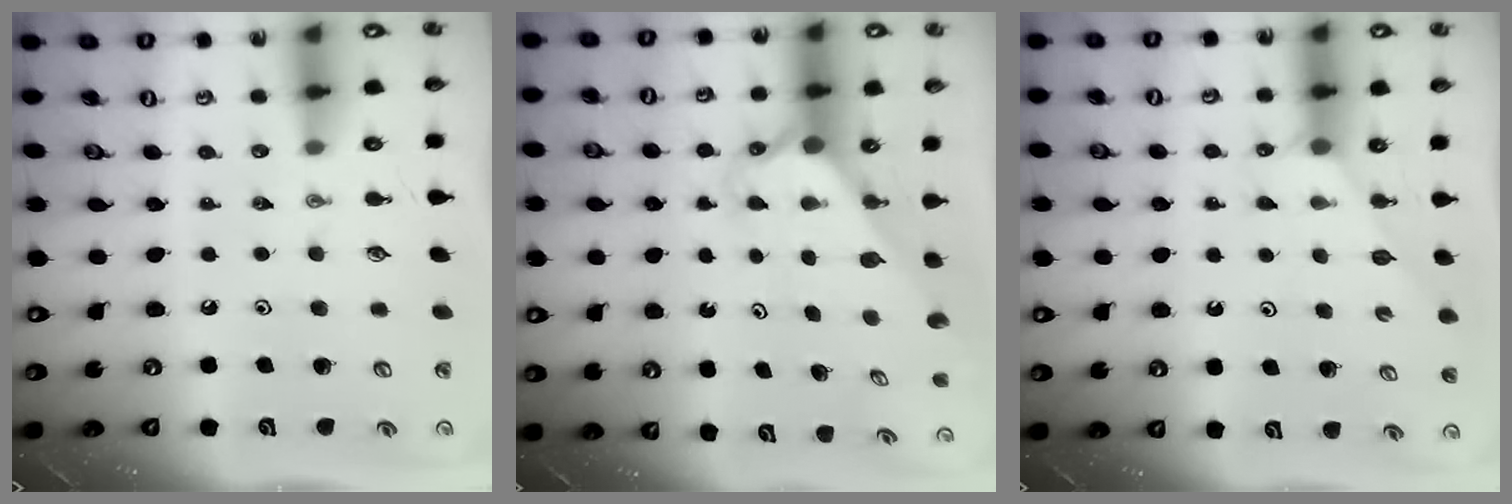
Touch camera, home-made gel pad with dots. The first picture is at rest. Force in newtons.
{"total": 2.5, "press": 2.5, "slide": 0.1}
{"total": 2.5, "press": 2.5, "slide": 0.4}